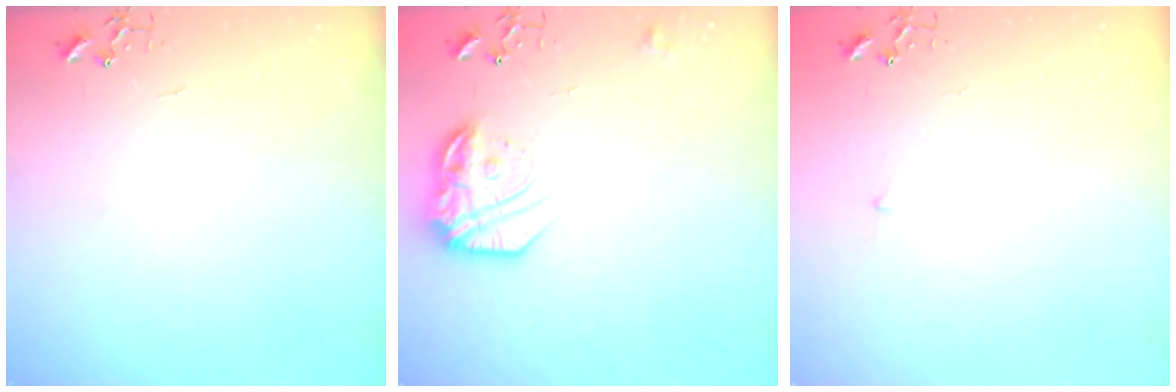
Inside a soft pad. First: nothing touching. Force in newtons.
{"total": 17.3, "press": 17.2, "slide": 1.2}
{"total": 2.3, "press": 2.3, "slide": 0.3}